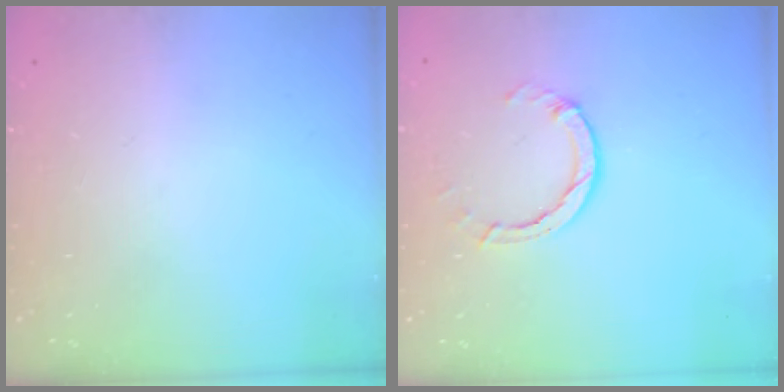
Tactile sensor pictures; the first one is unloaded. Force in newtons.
{"total": 3.5, "press": 3.5, "slide": 0.4}